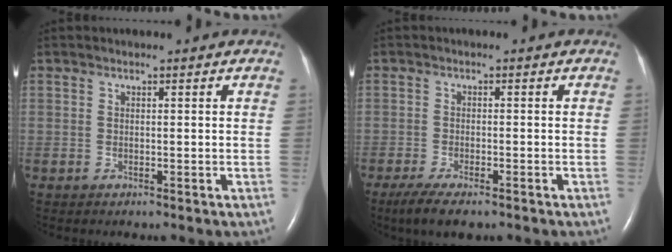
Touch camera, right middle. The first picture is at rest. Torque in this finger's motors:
{"motor_torque": [0.36, -0.27, 0.05, 0.02]}